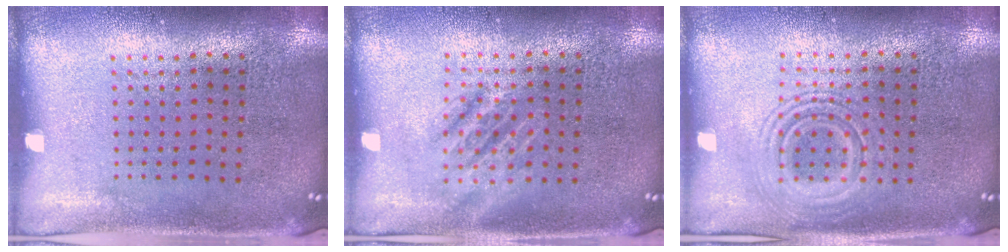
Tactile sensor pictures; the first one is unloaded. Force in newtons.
{"total": 1.2, "press": 1.2, "slide": 0.2}
{"total": 2.4, "press": 2.4, "slide": 0.4}